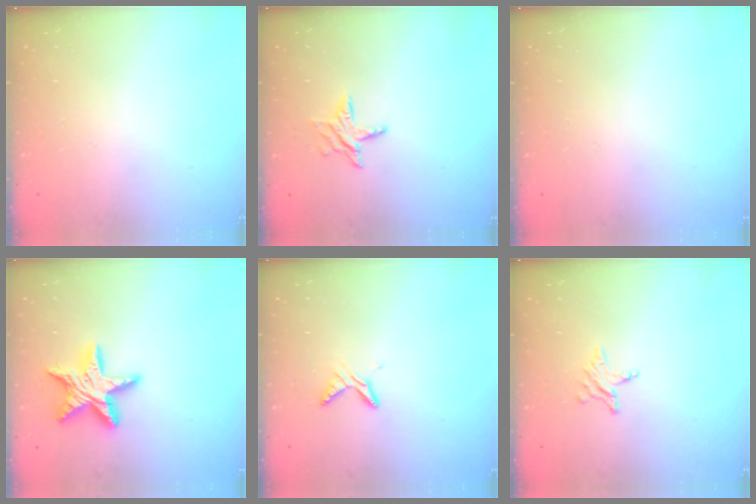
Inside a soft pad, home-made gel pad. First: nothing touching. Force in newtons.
{"total": 6.5, "press": 6.5, "slide": 0.6}
{"total": 0.0}
{"total": 15.2, "press": 15.2, "slide": 1.1}
{"total": 5.5, "press": 5.4, "slide": 0.6}
{"total": 3.4, "press": 3.4, "slide": 0.4}